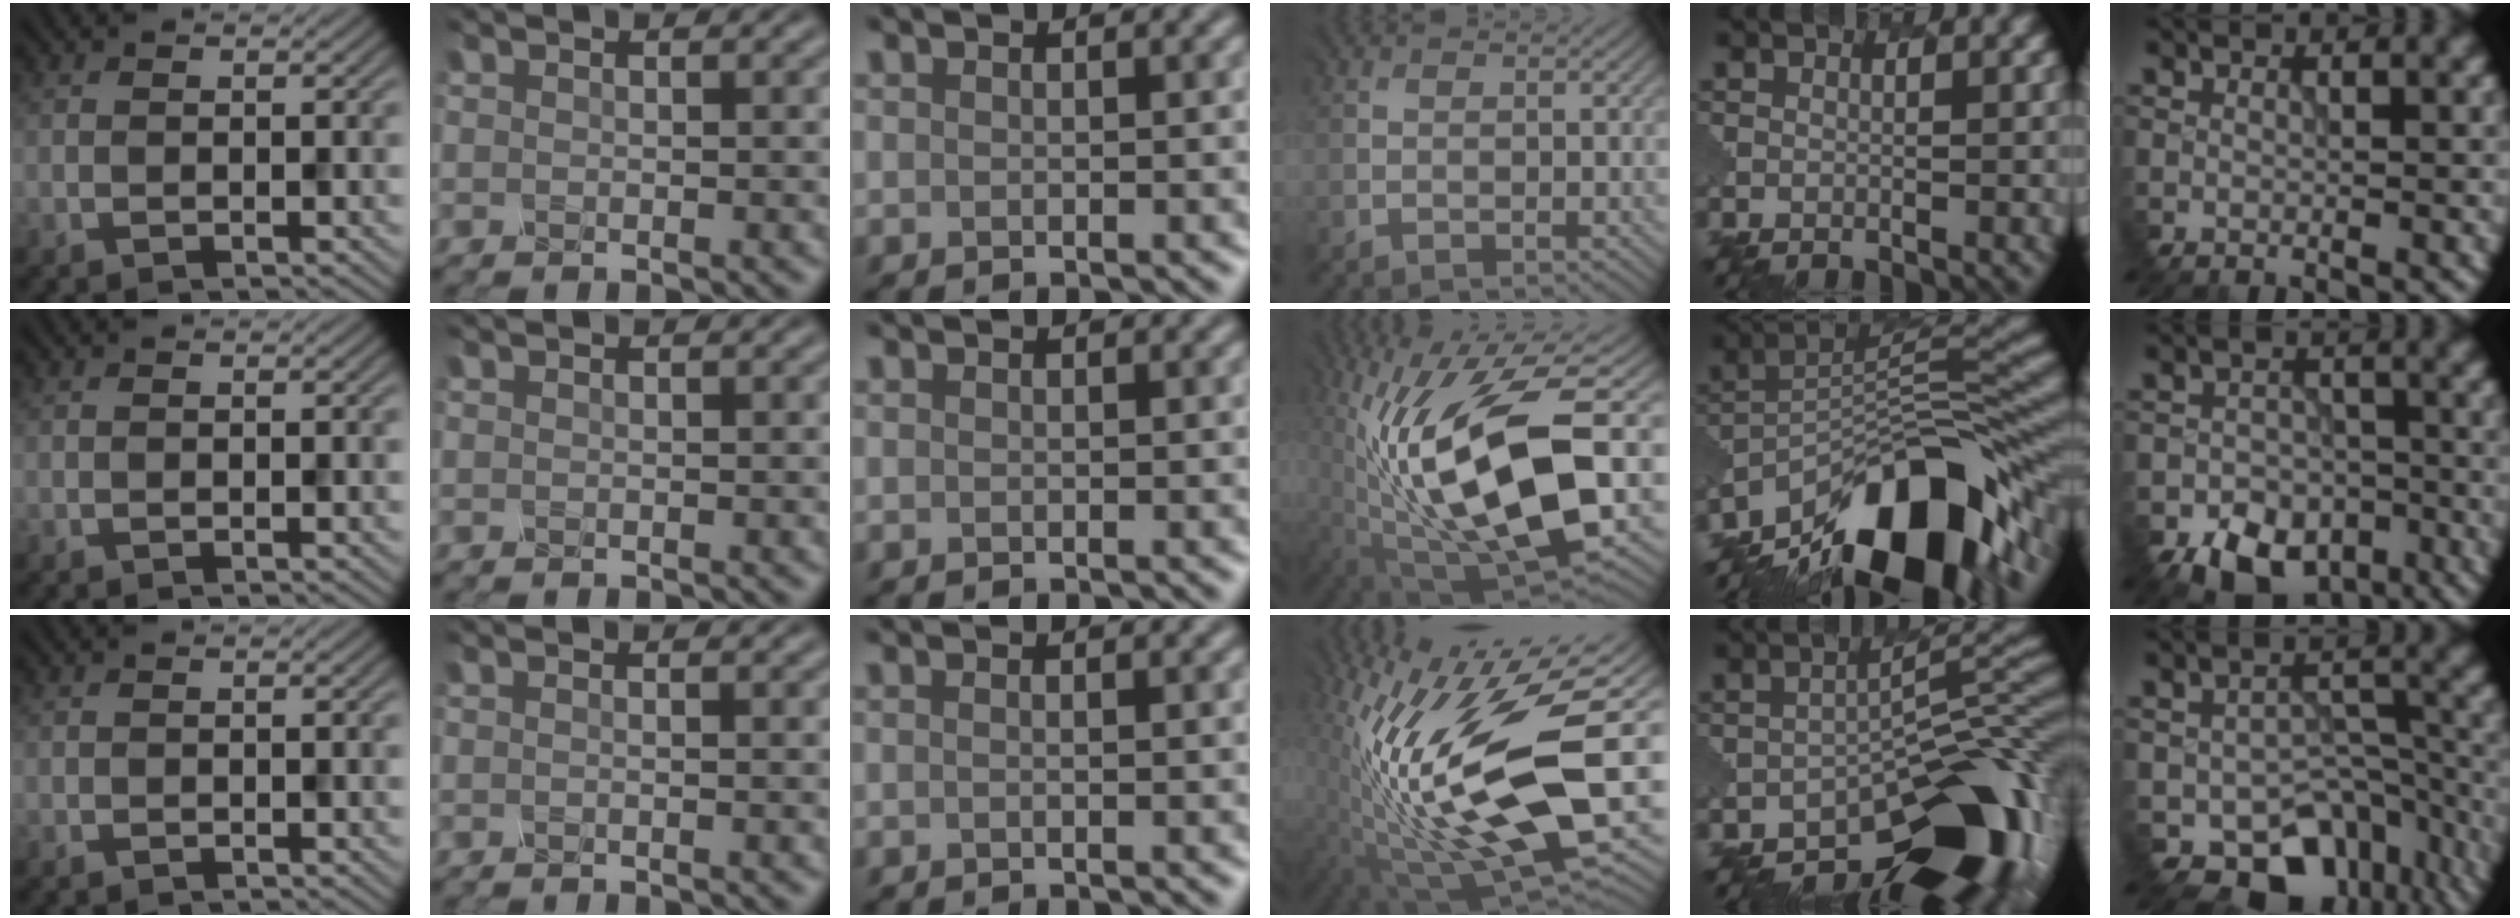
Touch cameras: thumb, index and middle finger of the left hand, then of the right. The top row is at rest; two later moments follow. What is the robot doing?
{"motion": "disassemble", "object": "battery cover"}